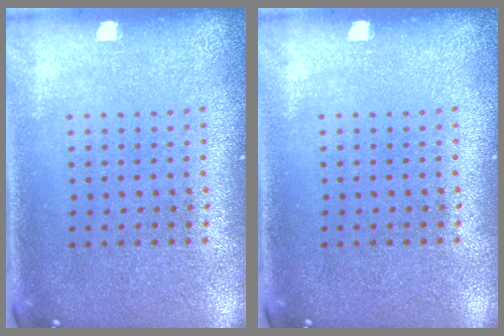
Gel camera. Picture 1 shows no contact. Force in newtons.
{"total": 0.0}